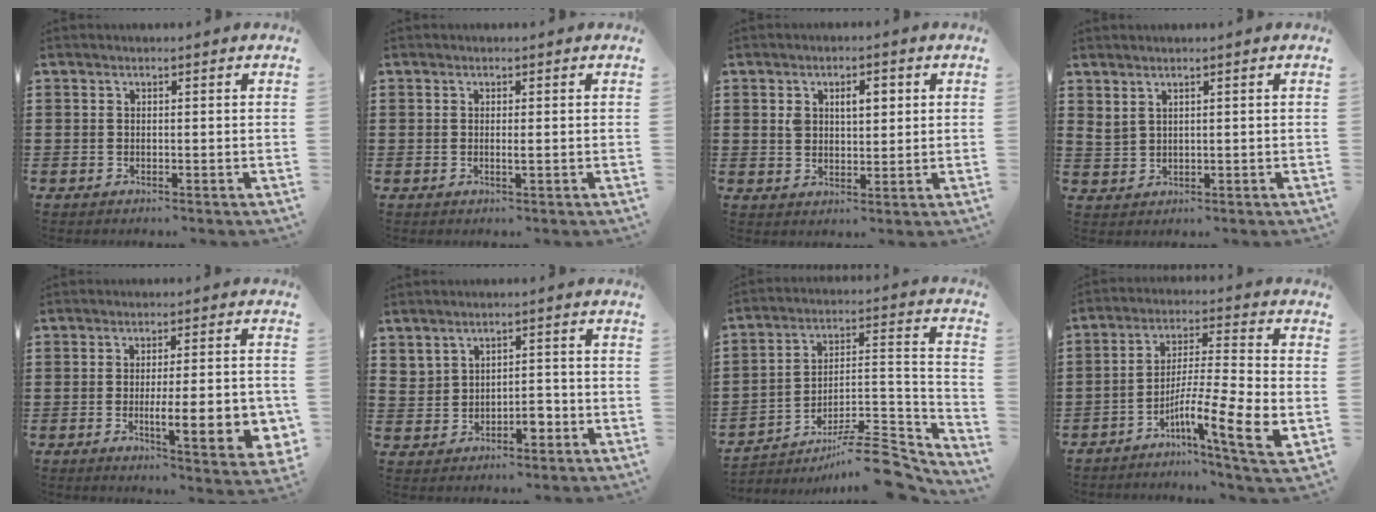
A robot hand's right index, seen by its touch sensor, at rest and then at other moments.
{"total": 0.8, "force": [-0.1, 0.0, 0.8], "torque": [-0.015, -0.004, -0.001]}
{"total": 4.0, "force": [1.2, 2.5, 2.9], "torque": [-0.049, 0.007, 0.014]}
{"total": 1.6, "force": [1.4, 0.7, 0.6], "torque": [-0.016, 0.001, 0.027]}
{"total": 9.5, "force": [-1.9, 2.2, 9.0], "torque": [-0.137, -0.011, -0.029]}
{"total": 3.0, "force": [-0.4, 2.2, 2.0], "torque": [-0.045, 0.006, -0.009]}
{"total": 9.3, "force": [-7.6, 2.0, 4.9], "torque": [-0.066, 0.023, -0.143]}
{"total": 10.8, "force": [-5.1, 0.9, 9.5], "torque": [-0.166, -0.009, -0.094]}